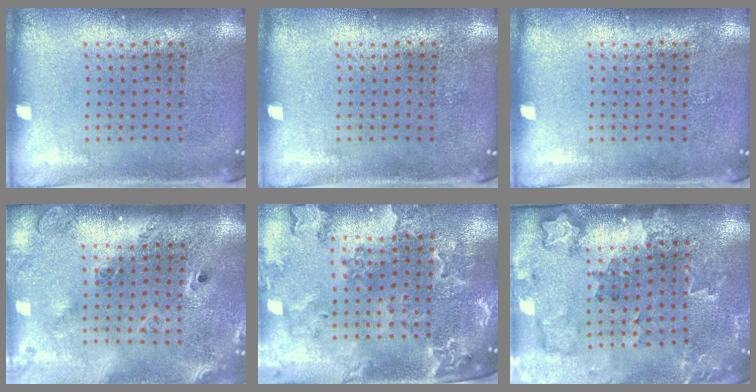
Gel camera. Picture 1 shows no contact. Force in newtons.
{"total": 0.0}
{"total": 0.0}
{"total": 2.6, "press": 1.8, "slide": 1.8}
{"total": 1.8, "press": 1.8, "slide": 0.3}
{"total": 1.9, "press": 1.8, "slide": 0.4}